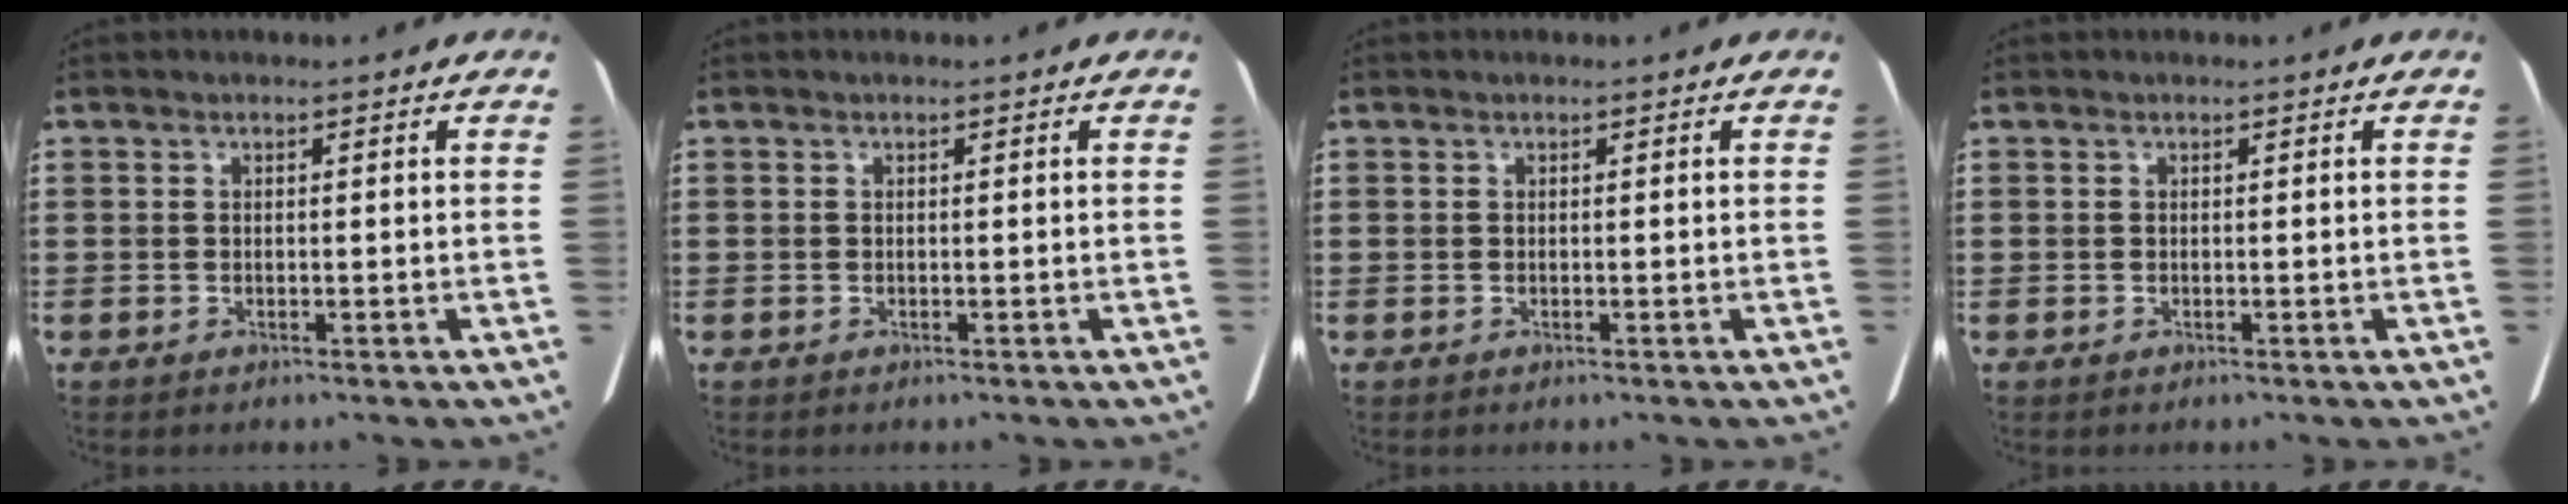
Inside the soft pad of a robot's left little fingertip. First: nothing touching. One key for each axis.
{"total": 0.0}
{"total": 0.0}
{"total": 0.0}